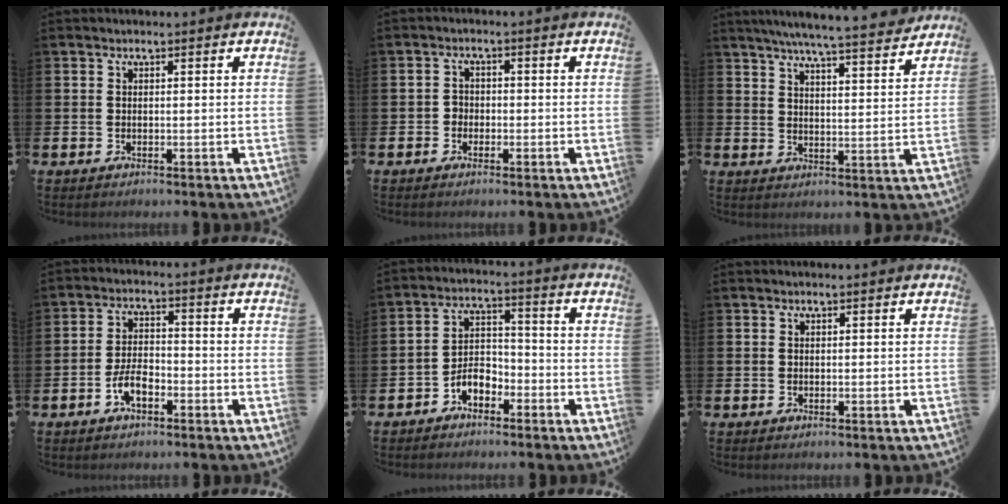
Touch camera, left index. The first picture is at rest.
{"total": 1.8, "force": [-1.0, 1.4, 0.3], "torque": [-0.002, 0.003, -0.026]}
{"total": 6.7, "force": [6.3, -0.3, 2.1], "torque": [-0.046, -0.044, 0.107]}
{"total": 4.0, "force": [-2.1, 1.9, 2.9], "torque": [-0.058, 0.006, -0.040]}
{"total": 4.3, "force": [-2.9, 2.5, 2.0], "torque": [-0.037, 0.011, -0.058]}
{"total": 0.0}